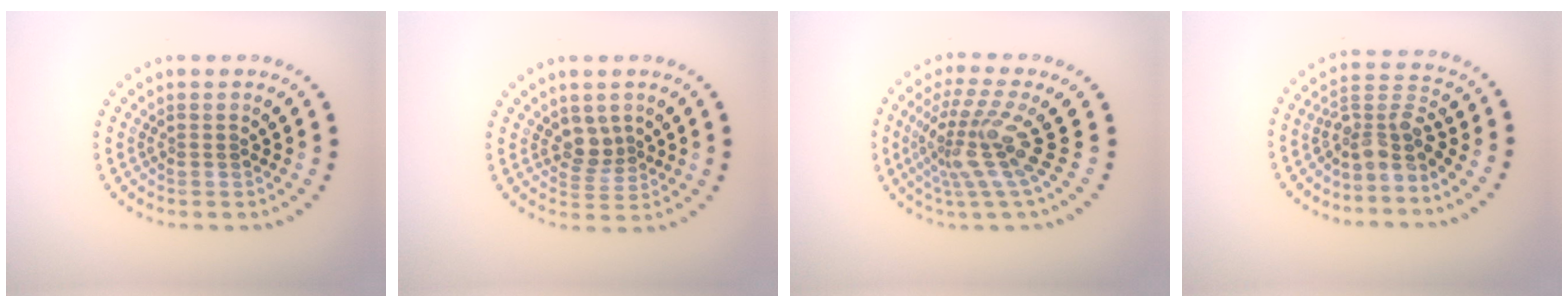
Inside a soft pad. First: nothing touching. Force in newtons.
{"total": 2.1, "press": 1.7, "slide": 1.3}
{"total": 4.6, "press": 3.0, "slide": 3.4}
{"total": 3.7, "press": 2.8, "slide": 2.4}